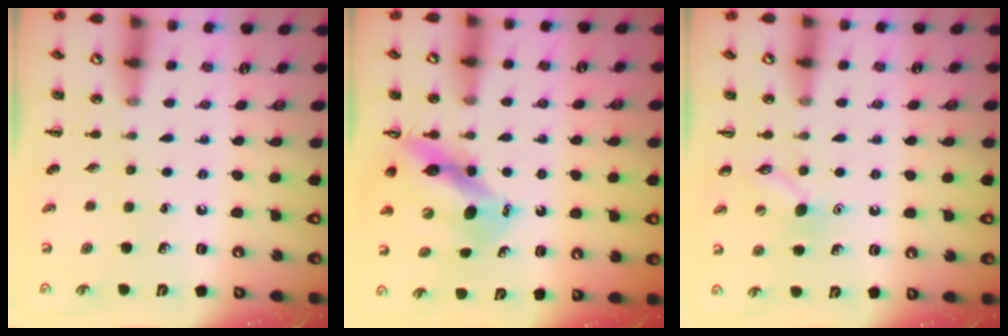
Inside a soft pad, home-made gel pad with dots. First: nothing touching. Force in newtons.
{"total": 10.6, "press": 10.1, "slide": 3.1}
{"total": 7.2, "press": 7.0, "slide": 1.6}